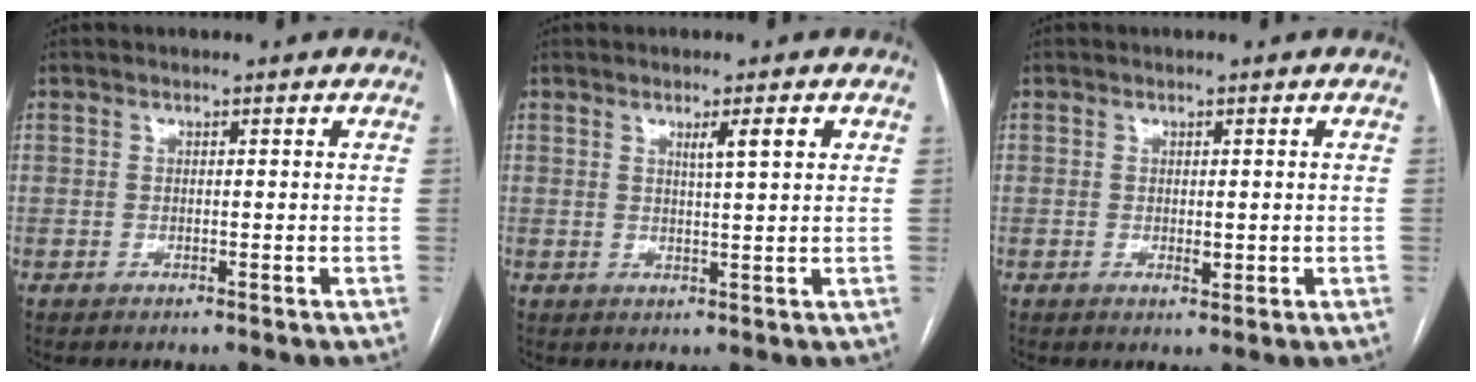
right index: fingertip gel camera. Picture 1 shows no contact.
{"total": 3.3, "force": [1.5, -0.1, 3.0], "torque": [-0.045, -0.001, 0.024]}
{"total": 1.7, "force": [-0.1, 0.9, 1.5], "torque": [-0.020, -0.004, 0.002]}